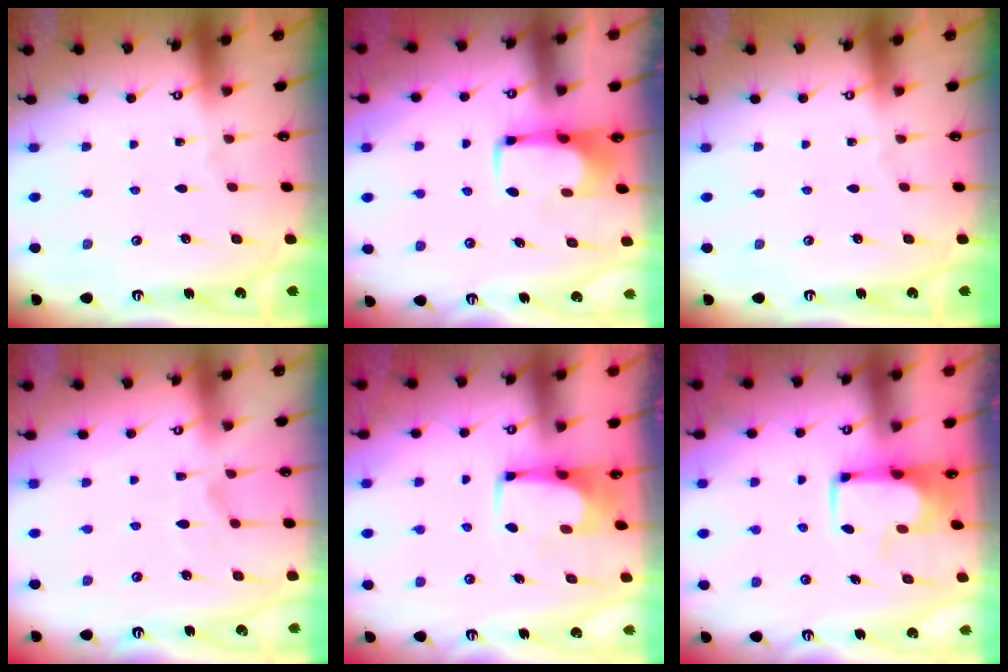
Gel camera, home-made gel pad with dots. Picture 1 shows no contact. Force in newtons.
{"total": 1.6, "press": 1.5, "slide": 0.5}
{"total": 0.0}
{"total": 1.5, "press": 1.0, "slide": 1.1}
{"total": 1.4, "press": 1.4, "slide": 0.1}
{"total": 2.2, "press": 2.2, "slide": 0.5}